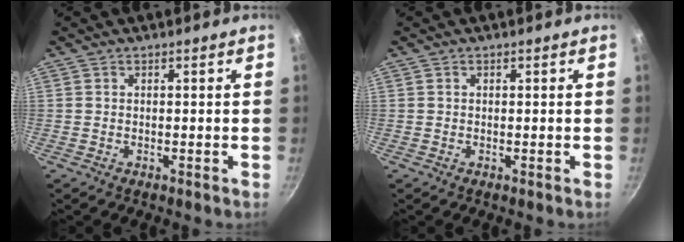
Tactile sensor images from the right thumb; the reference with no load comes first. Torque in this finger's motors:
{"motor_torque": [-0.03, -0.22, 0.20, -0.03, 0.03]}